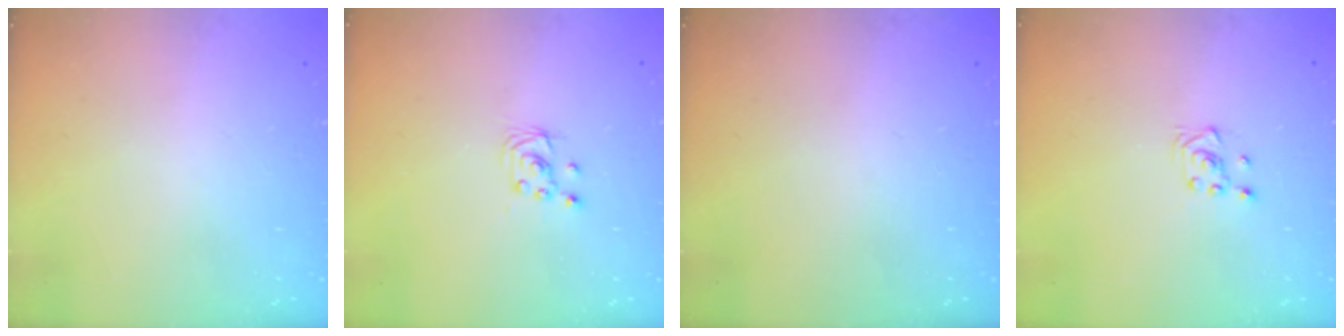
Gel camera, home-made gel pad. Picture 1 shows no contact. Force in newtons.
{"total": 2.4, "press": 2.4, "slide": 0.2}
{"total": 0.0}
{"total": 3.1, "press": 3.0, "slide": 0.8}